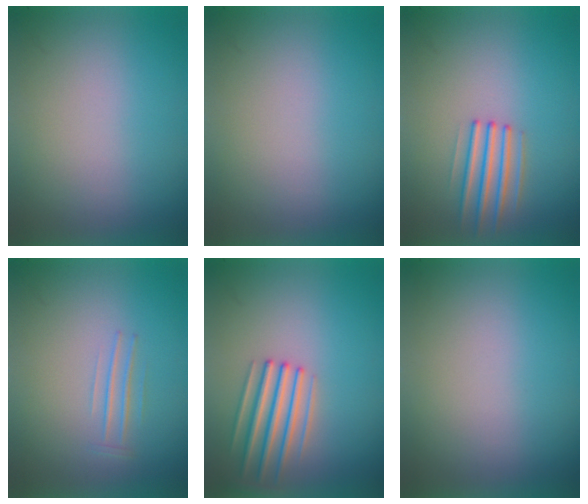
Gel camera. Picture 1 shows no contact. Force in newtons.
{"total": 0.0}
{"total": 2.2}
{"total": 1.1}
{"total": 3.0}
{"total": 0.0}